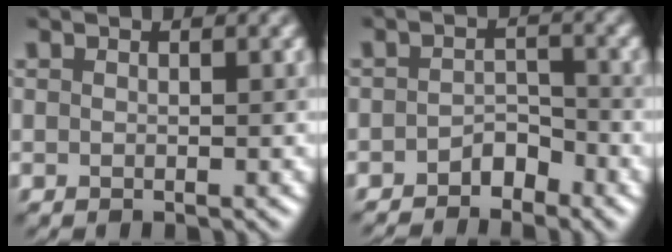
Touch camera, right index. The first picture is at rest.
{"total": 2.2, "force": [-2.0, 0.7, 0.5], "torque": [-0.017, 0.002, -0.036]}